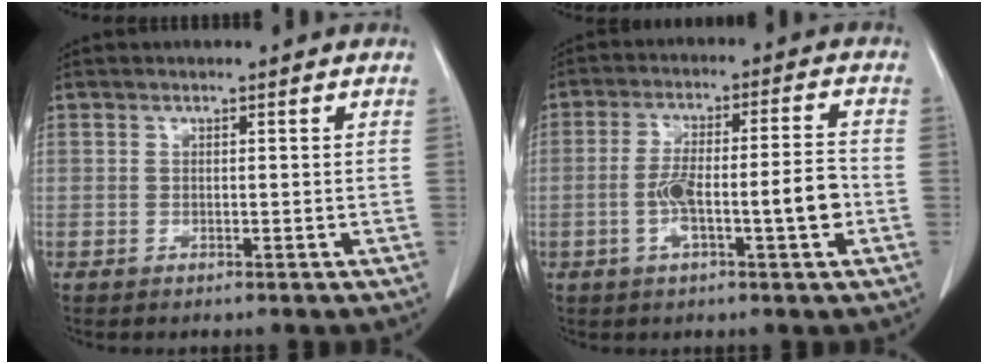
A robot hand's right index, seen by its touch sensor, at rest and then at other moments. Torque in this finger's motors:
{"motor_torque": [0.39, -0.10, 0.22, 0.14]}